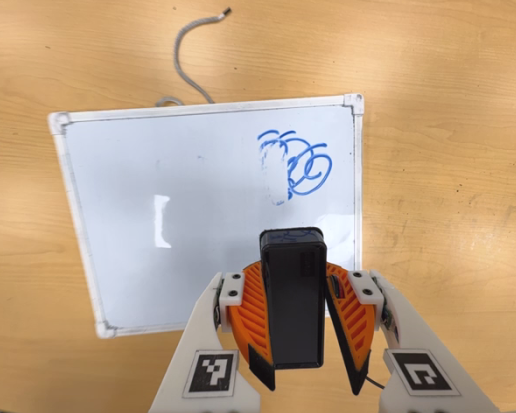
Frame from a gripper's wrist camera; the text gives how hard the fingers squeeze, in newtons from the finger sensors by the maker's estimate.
{"total": 8.9, "left": 9.1, "right": 8.7}